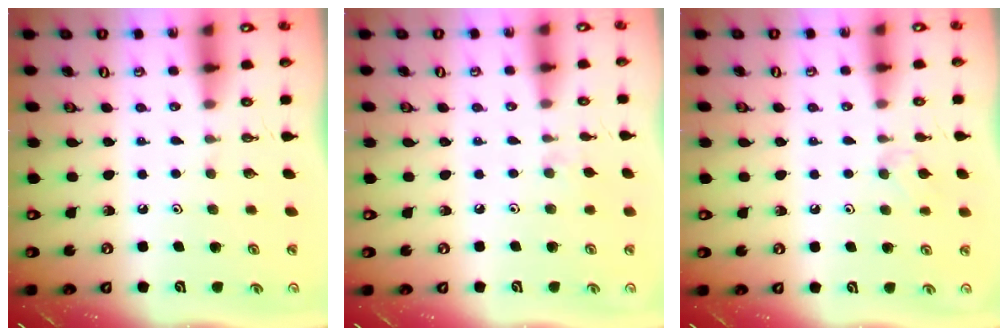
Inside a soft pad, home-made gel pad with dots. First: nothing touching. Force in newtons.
{"total": 2.4, "press": 2.4, "slide": 0.5}
{"total": 4.6, "press": 4.6, "slide": 0.7}